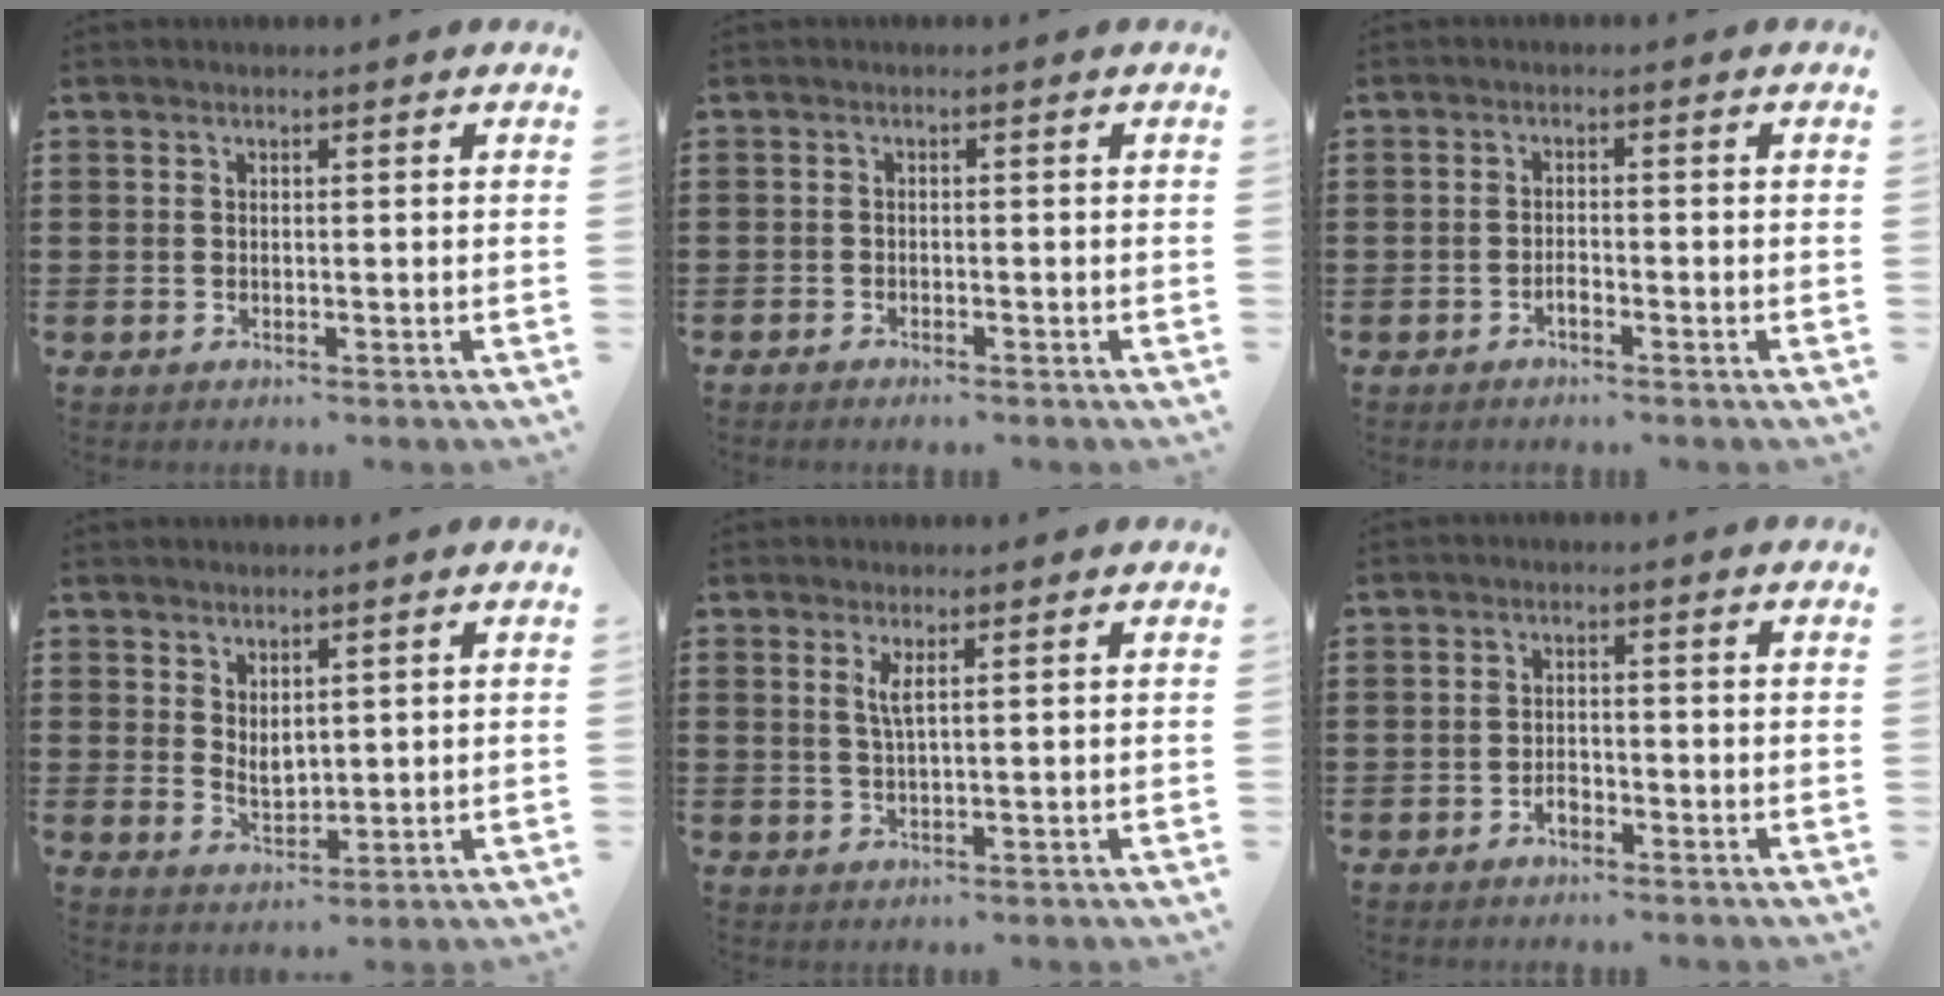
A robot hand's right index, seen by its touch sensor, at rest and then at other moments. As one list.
[{"total": 1.0, "force": [-1.0, 0.2, 0.0], "torque": [-0.004, 0.002, -0.021]}, {"total": 1.4, "force": [-1.0, 0.4, 0.8], "torque": [-0.019, -0.001, -0.018]}, {"total": 2.7, "force": [1.8, 1.4, 1.5], "torque": [-0.034, -0.002, 0.035]}, {"total": 2.2, "force": [0.9, 0.2, 1.9], "torque": [-0.042, 0.000, 0.015]}, {"total": 1.8, "force": [-1.3, 0.9, 0.9], "torque": [-0.021, -0.002, -0.025]}]